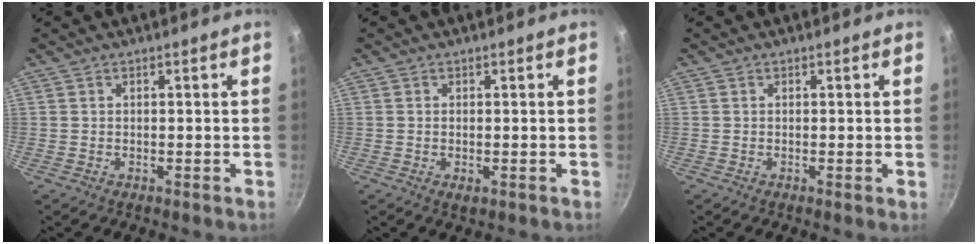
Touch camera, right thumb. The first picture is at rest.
{"total": 1.4, "force": [-0.4, 0.6, 1.2], "torque": [-0.023, -0.003, -0.006]}
{"total": 0.7, "force": [0.0, 0.1, 0.7], "torque": [-0.014, -0.004, -0.002]}